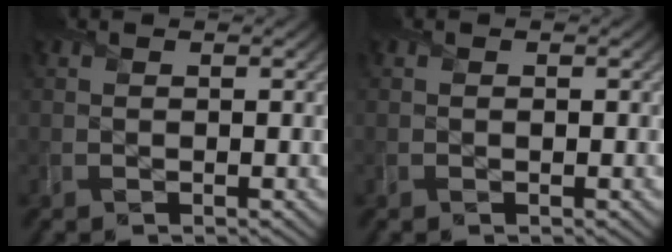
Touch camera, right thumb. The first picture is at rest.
{"total": 0.0}